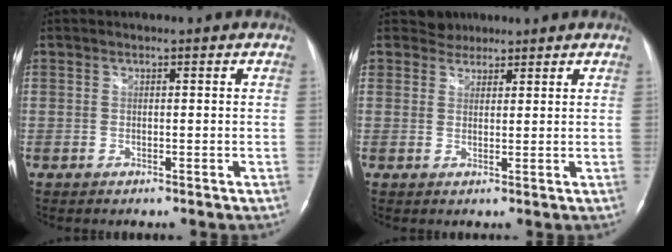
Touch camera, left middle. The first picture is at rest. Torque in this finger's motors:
{"motor_torque": [0.04, -0.02, -0.07, 0.01]}